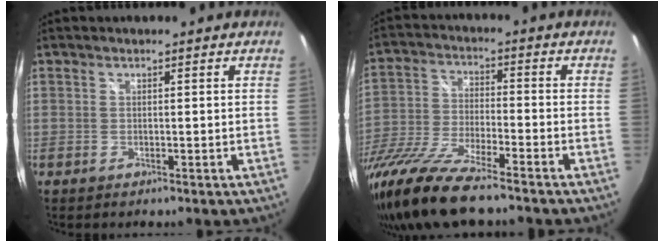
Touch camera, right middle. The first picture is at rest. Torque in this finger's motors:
{"motor_torque": [1.12, -1.02, 0.96, 0.21]}